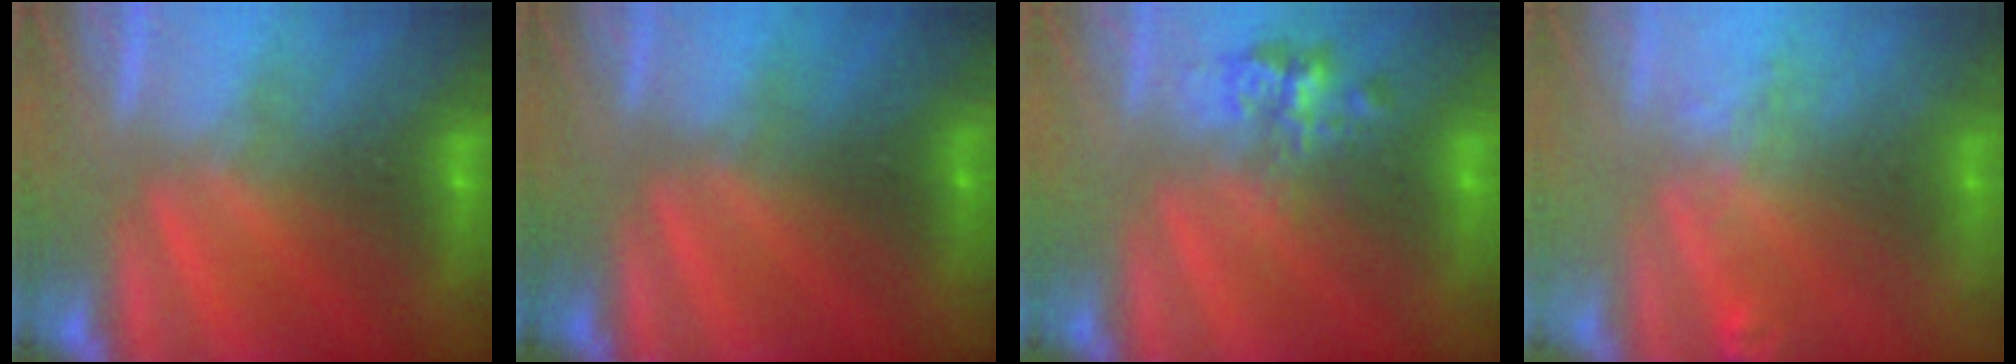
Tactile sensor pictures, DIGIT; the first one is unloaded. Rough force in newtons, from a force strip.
{"total": 2.4}
{"total": 2.4}
{"total": 2.4}